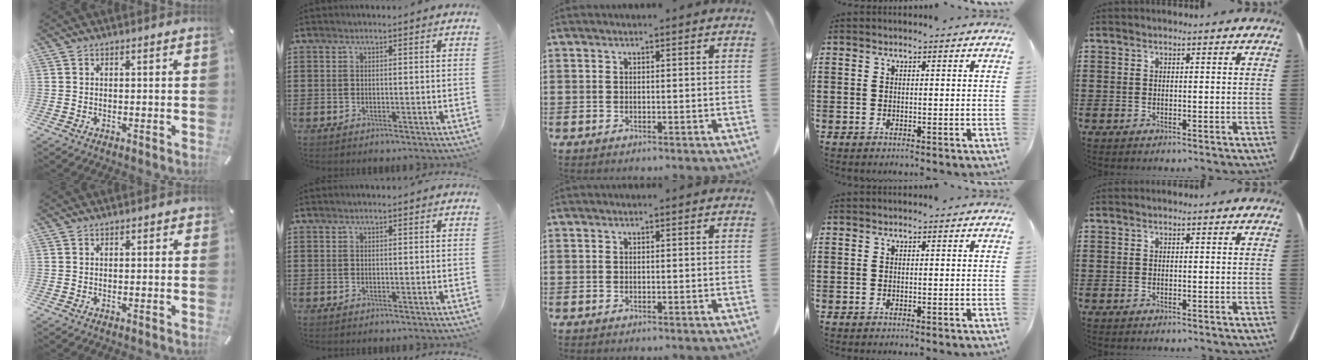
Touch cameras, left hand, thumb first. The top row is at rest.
{"thumb": {"total": 0.5, "force": [0.0, 0.5, 0.2], "torque": [0.004, 0.001, -0.004]}}